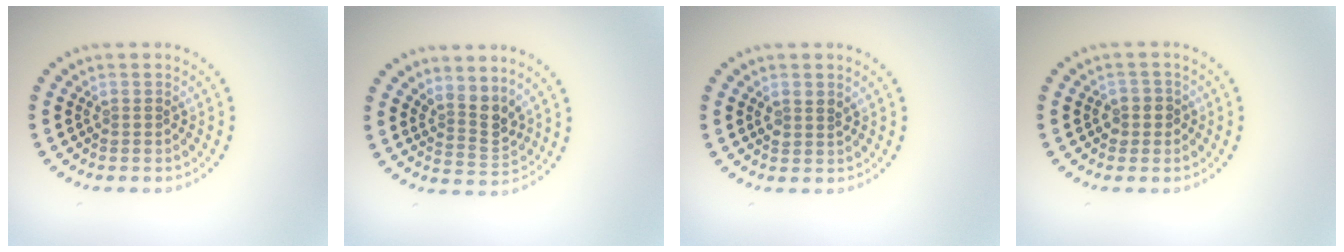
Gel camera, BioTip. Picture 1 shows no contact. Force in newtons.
{"total": 2.7, "press": 2.0, "slide": 1.8}
{"total": 1.2, "press": 1.1, "slide": 0.5}
{"total": 1.7, "press": 1.5, "slide": 0.7}